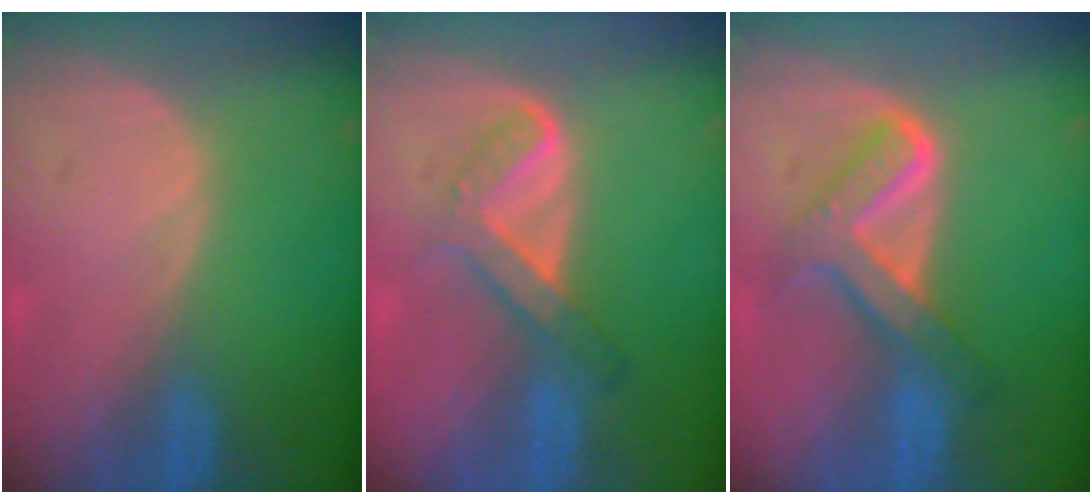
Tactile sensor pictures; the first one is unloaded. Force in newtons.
{"total": 5.2, "press": 5.0, "slide": 1.5}
{"total": 6.9, "press": 6.8, "slide": 0.7}